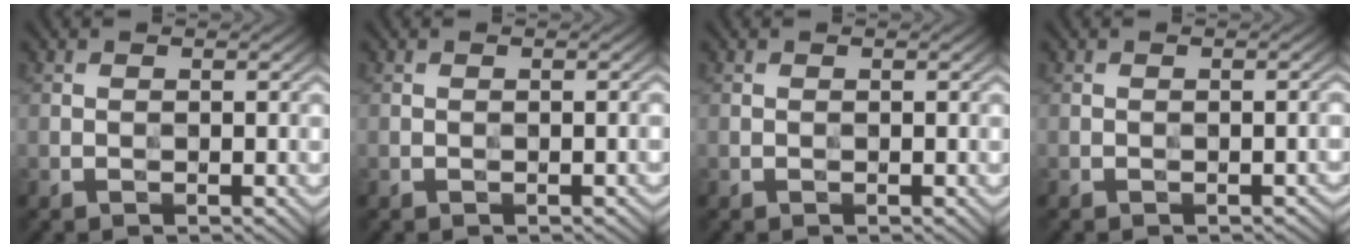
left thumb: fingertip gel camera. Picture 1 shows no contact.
{"total": 0.0}
{"total": 0.0}
{"total": 0.8, "force": [-0.6, 0.2, 0.5], "torque": [-0.005, 0.001, -0.007]}